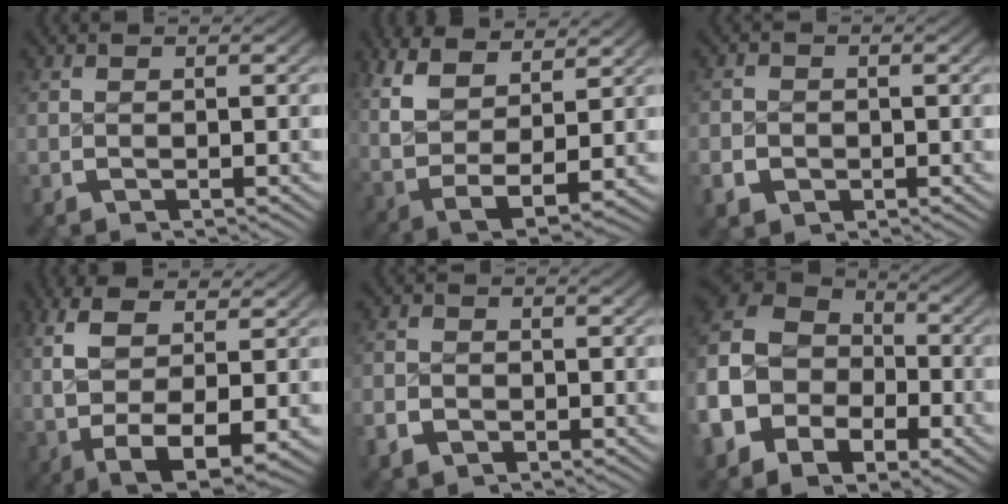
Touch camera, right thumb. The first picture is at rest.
{"total": 10.2, "force": [0.5, 6.9, 7.4], "torque": [-0.190, -0.054, 0.041]}
{"total": 3.0, "force": [-0.9, 2.6, 1.1], "torque": [-0.023, -0.009, -0.014]}
{"total": 10.7, "force": [-0.9, 6.4, 8.4], "torque": [-0.195, -0.051, 0.018]}
{"total": 2.6, "force": [-1.1, 2.1, 1.0], "torque": [-0.023, -0.004, -0.021]}
{"total": 14.2, "force": [0.5, 11.2, 8.8], "torque": [-0.200, -0.027, 0.012]}